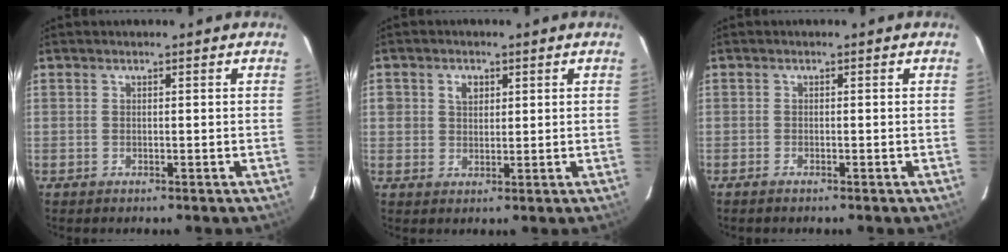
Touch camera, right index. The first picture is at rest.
{"total": 3.2, "force": [1.0, 2.8, 1.3], "torque": [-0.017, 0.011, 0.019]}
{"total": 0.9, "force": [-0.8, 0.1, 0.3], "torque": [-0.010, -0.003, -0.019]}